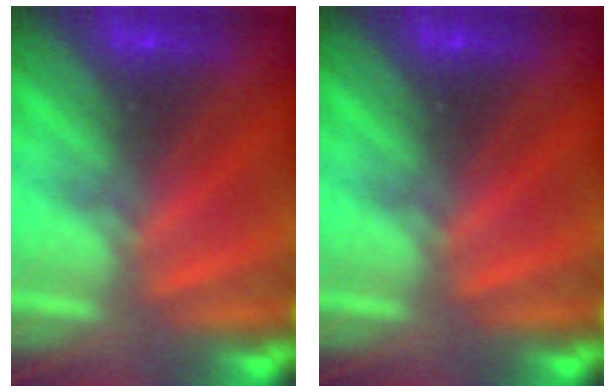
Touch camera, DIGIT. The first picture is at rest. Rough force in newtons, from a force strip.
{"total": 0.0}